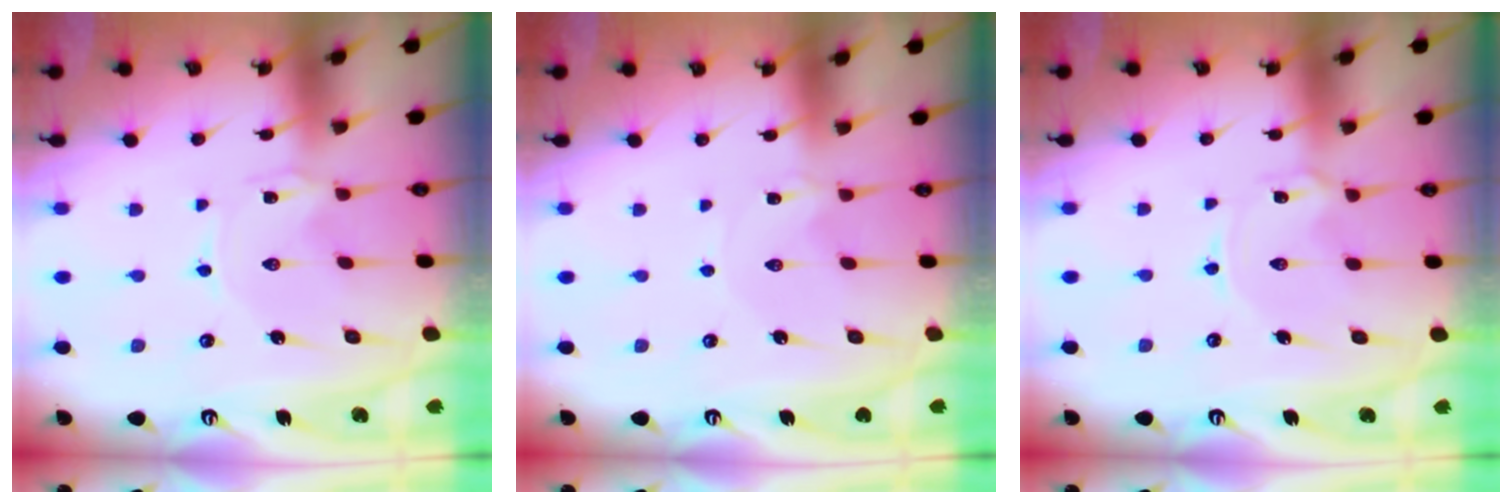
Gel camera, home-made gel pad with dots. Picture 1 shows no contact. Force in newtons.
{"total": 0.0}
{"total": 2.0, "press": 2.0, "slide": 0.1}